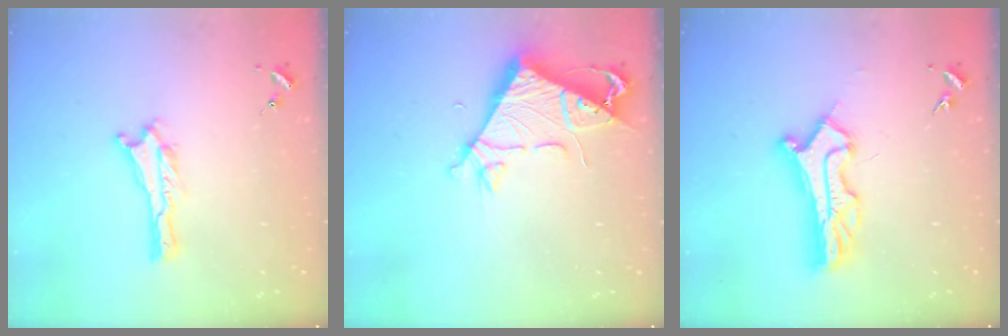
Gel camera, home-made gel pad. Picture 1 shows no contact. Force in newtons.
{"total": 7.1, "press": 7.1, "slide": 0.6}
{"total": 8.8, "press": 8.7, "slide": 0.9}